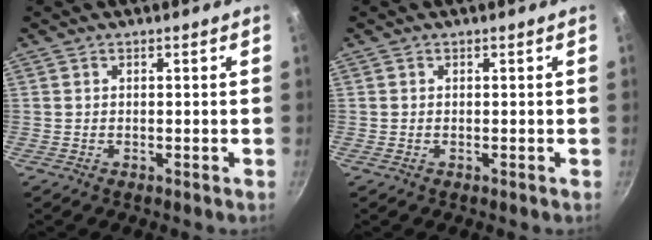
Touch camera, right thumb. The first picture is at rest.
{"total": 0.0}